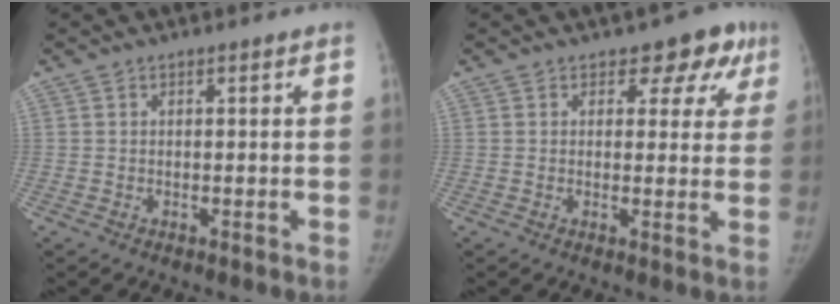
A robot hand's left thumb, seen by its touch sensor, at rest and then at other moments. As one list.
[{"total": 6.4, "force": [3.6, 4.3, 3.0], "torque": [0.009, -0.011, 0.034]}]